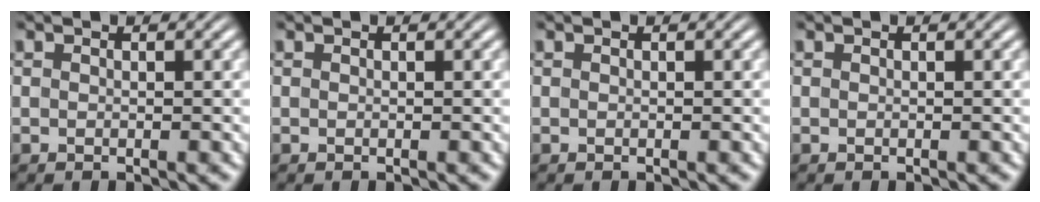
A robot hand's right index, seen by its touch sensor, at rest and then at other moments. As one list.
[{"total": 0.0}, {"total": 0.0}, {"total": 0.0}]